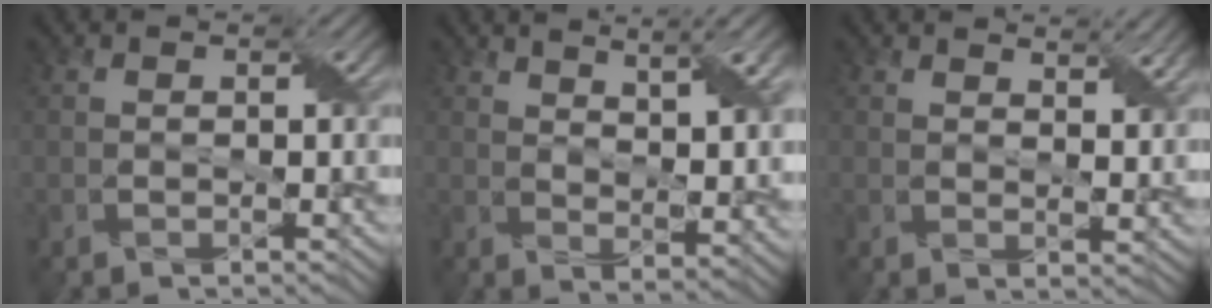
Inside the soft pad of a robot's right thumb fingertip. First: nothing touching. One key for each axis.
{"total": 8.8, "fx": 5.2, "fy": 1.6, "fz": 6.9, "tx": -0.116, "ty": 0.002, "tz": 0.097}
{"total": 3.5, "fx": 2.8, "fy": 0.1, "fz": 2.0, "tx": -0.038, "ty": -0.002, "tz": 0.055}